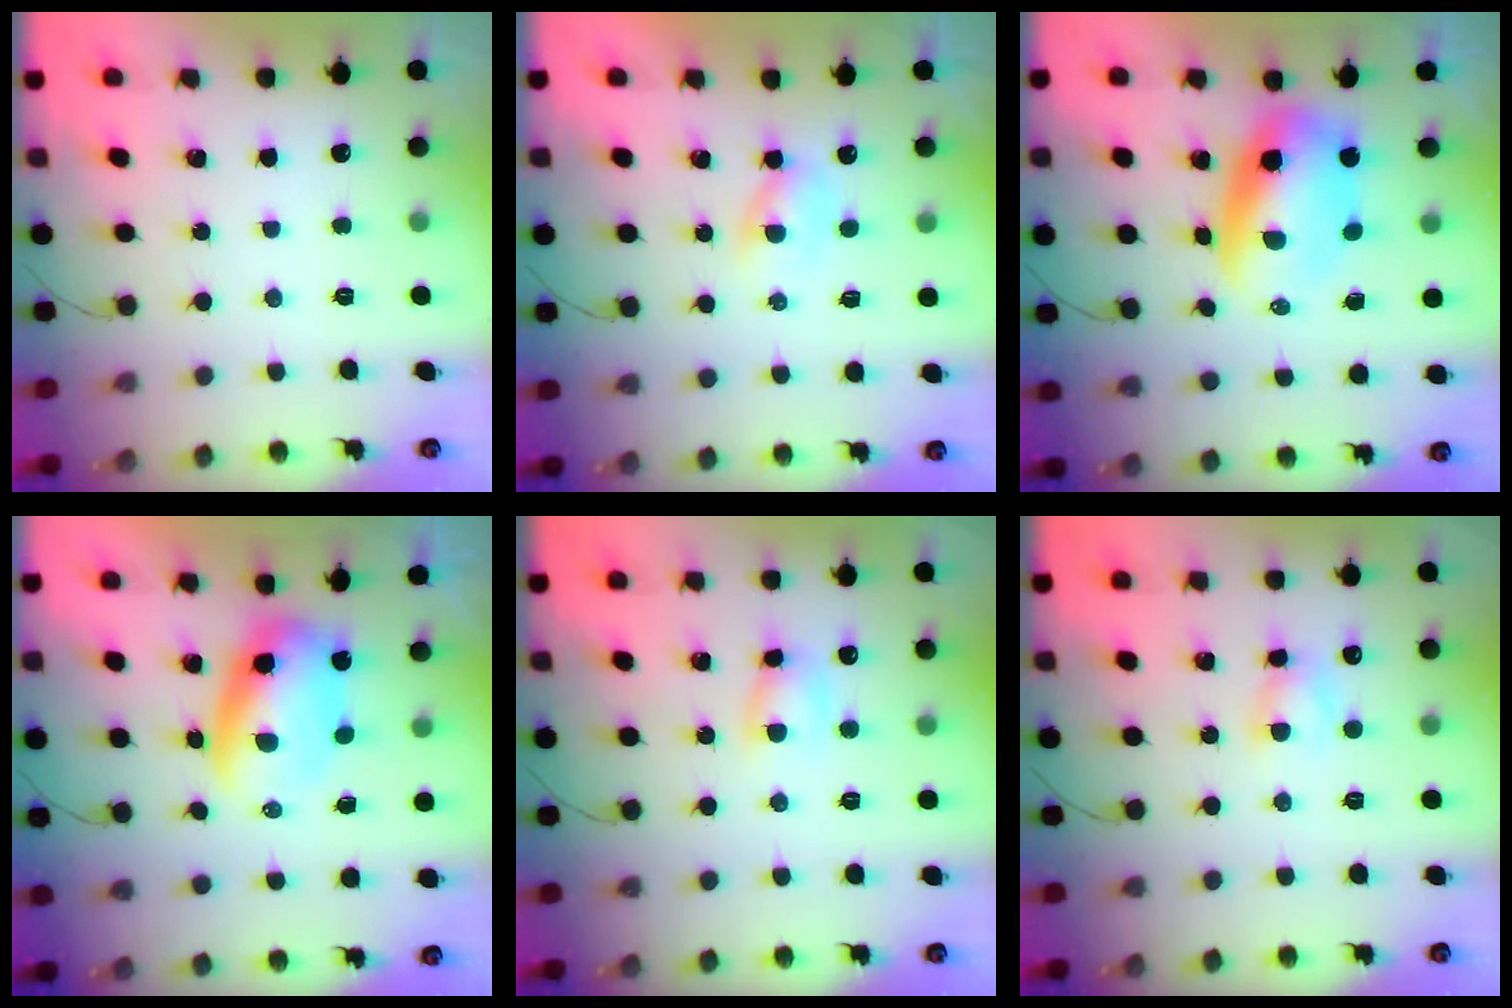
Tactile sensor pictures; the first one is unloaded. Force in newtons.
{"total": 2.3, "press": 2.1, "slide": 1.0}
{"total": 9.0, "press": 8.7, "slide": 2.1}
{"total": 6.7, "press": 6.5, "slide": 1.9}
{"total": 5.2, "press": 5.2, "slide": 0.6}
{"total": 4.3, "press": 4.1, "slide": 1.3}